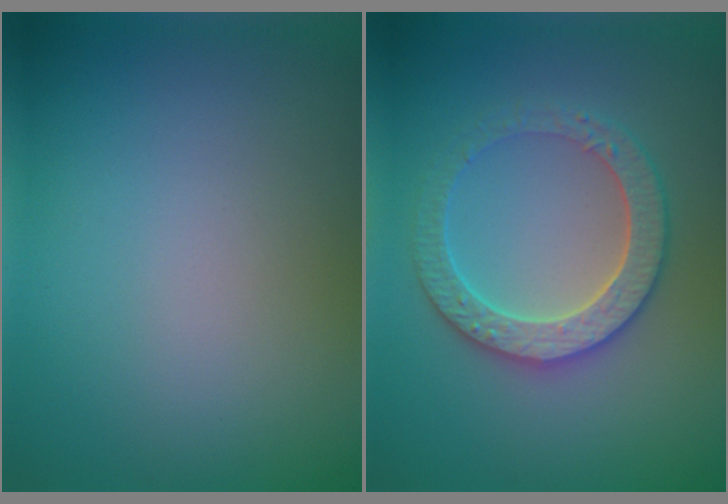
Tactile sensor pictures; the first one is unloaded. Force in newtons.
{"total": 3.6, "press": 3.5, "slide": 0.4}